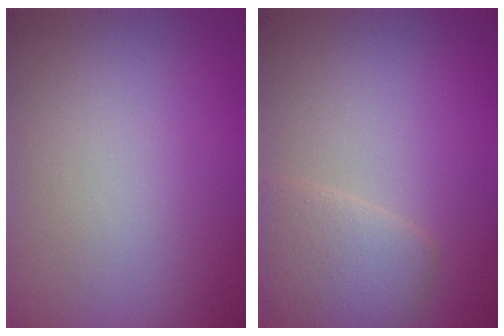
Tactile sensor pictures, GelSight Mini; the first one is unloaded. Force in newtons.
{"total": 2.7, "press": 2.7, "slide": 0.1}